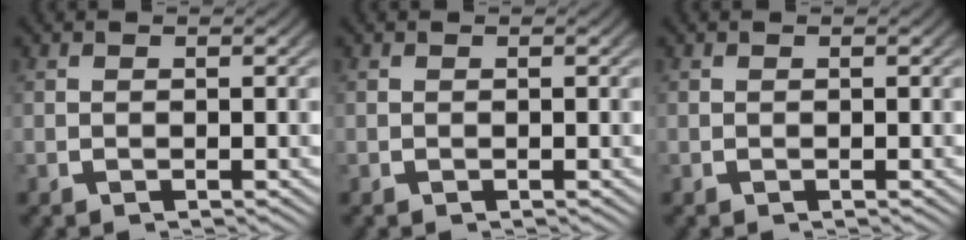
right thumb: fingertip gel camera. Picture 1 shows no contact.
{"total": 0.0}
{"total": 0.0}